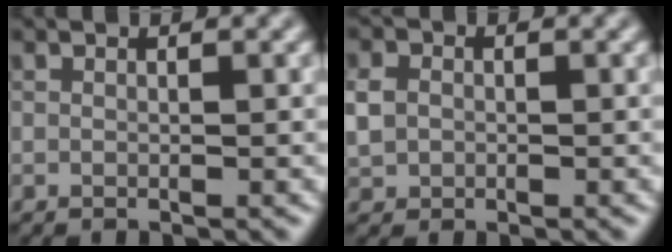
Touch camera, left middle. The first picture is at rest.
{"total": 2.0, "force": [-0.1, 1.8, 0.9], "torque": [-0.017, 0.001, -0.005]}